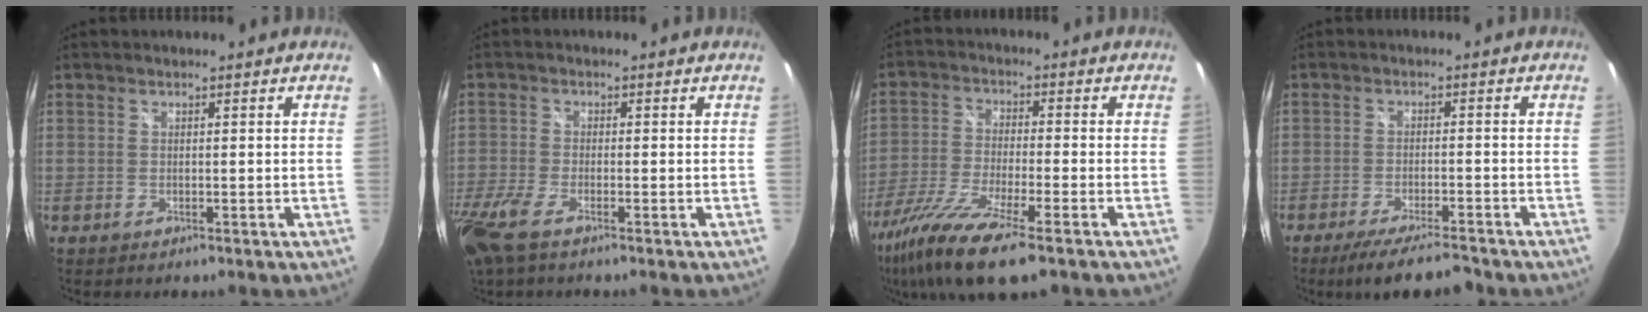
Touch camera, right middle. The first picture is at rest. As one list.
[{"total": 9.4, "force": [-6.0, 3.3, 6.4], "torque": [-0.160, -0.036, -0.120]}, {"total": 15.3, "force": [-10.2, 2.6, 11.0], "torque": [-0.236, -0.052, -0.193]}, {"total": 9.1, "force": [-7.9, 1.1, 4.4], "torque": [-0.094, -0.022, -0.126]}]